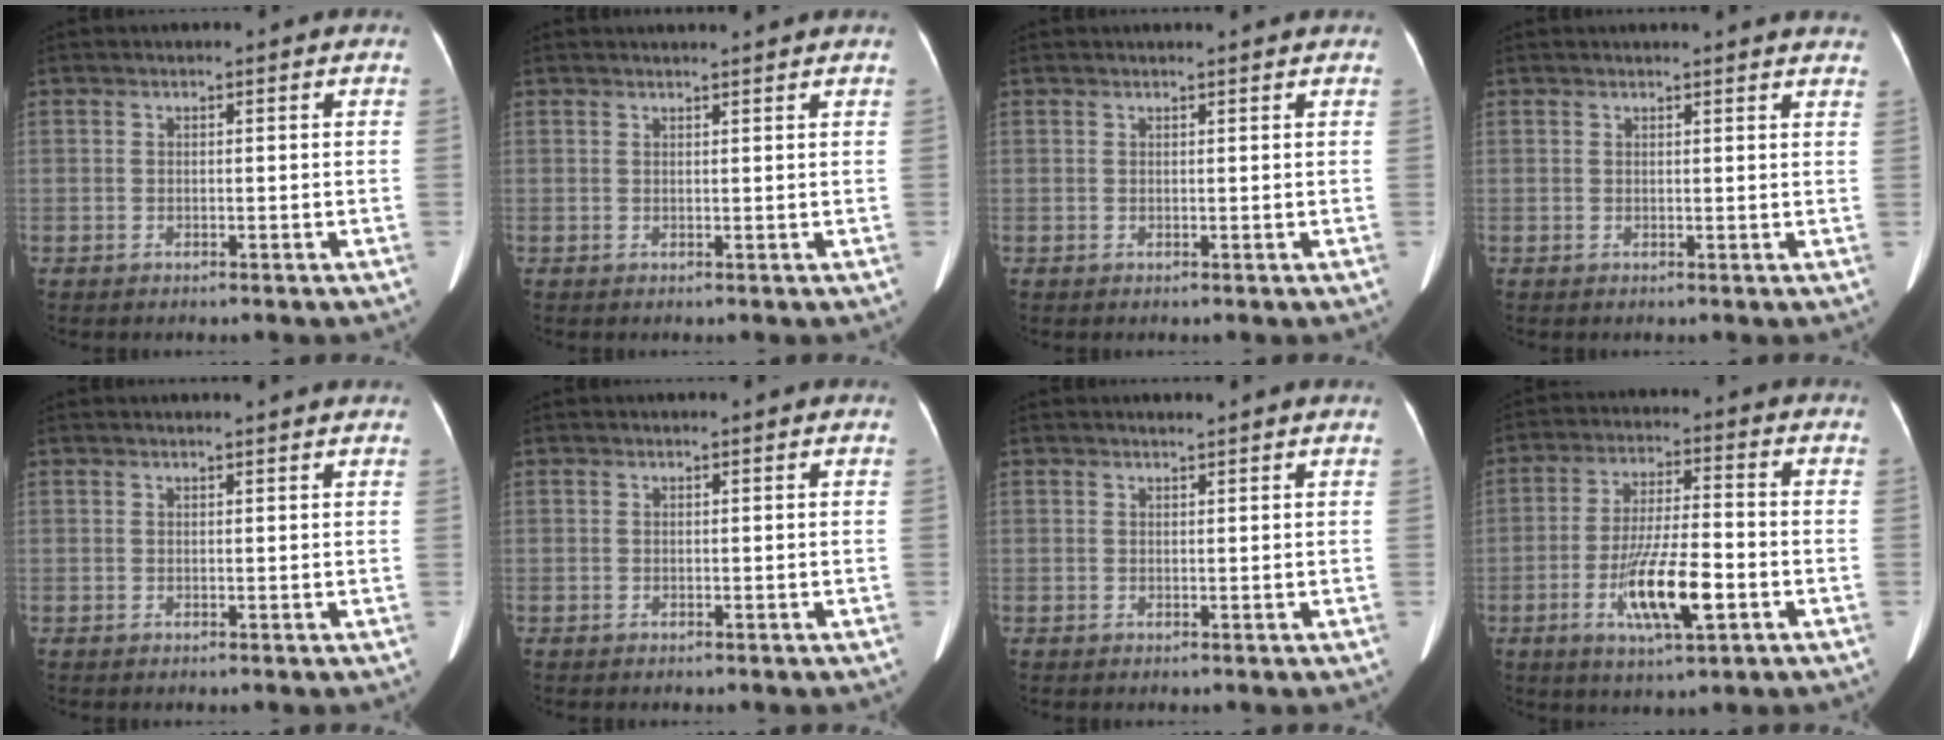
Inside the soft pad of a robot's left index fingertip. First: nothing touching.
{"total": 3.3, "force": [3.1, -0.4, 1.0], "torque": [-0.014, 0.013, 0.038]}
{"total": 2.0, "force": [2.0, -0.1, 0.5], "torque": [-0.011, 0.009, 0.023]}
{"total": 8.8, "force": [8.4, 0.6, 2.3], "torque": [-0.016, -0.005, 0.072]}
{"total": 2.2, "force": [2.1, -0.1, 0.5], "torque": [-0.011, 0.009, 0.023]}
{"total": 0.0}
{"total": 0.8, "force": [0.8, -0.2, 0.2], "torque": [-0.009, 0.000, 0.018]}
{"total": 11.1, "force": [-3.8, 2.0, 10.2], "torque": [-0.193, -0.009, -0.065]}